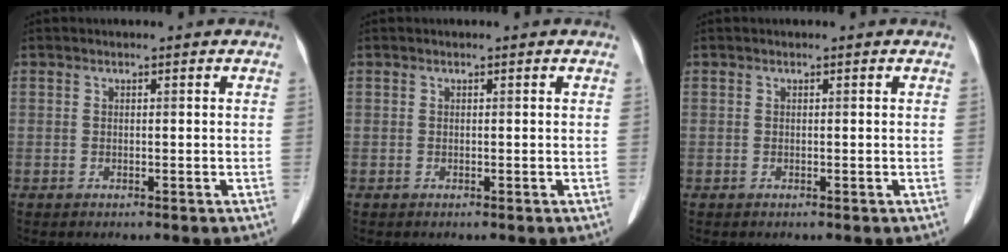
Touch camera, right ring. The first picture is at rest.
{"total": 0.0}
{"total": 0.0}